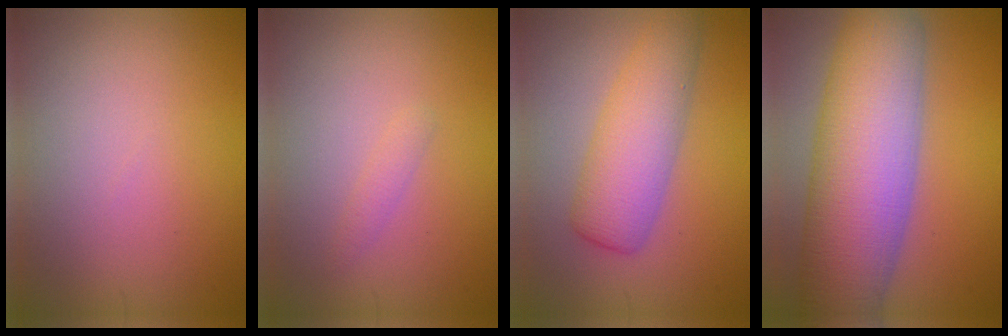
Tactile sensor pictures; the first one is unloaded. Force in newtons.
{"total": 0.9, "press": 0.9, "slide": 0.0}
{"total": 5.1, "press": 5.1, "slide": 0.1}
{"total": 11.9, "press": 11.9, "slide": 0.8}